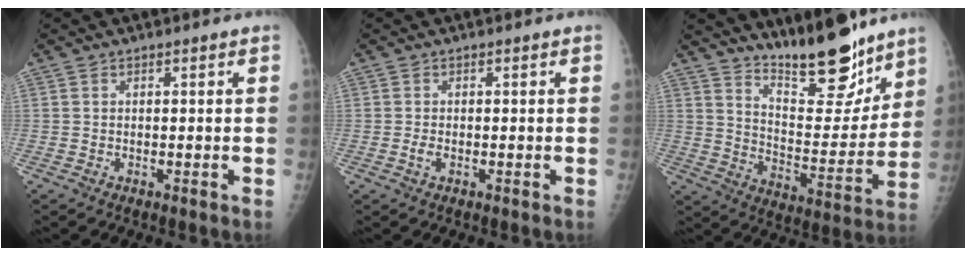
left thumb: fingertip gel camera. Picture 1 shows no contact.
{"total": 1.4, "force": [-0.4, 0.8, 1.0], "torque": [-0.022, -0.002, -0.008]}
{"total": 17.2, "force": [13.9, 4.8, 8.9], "torque": [-0.089, -0.110, 0.228]}